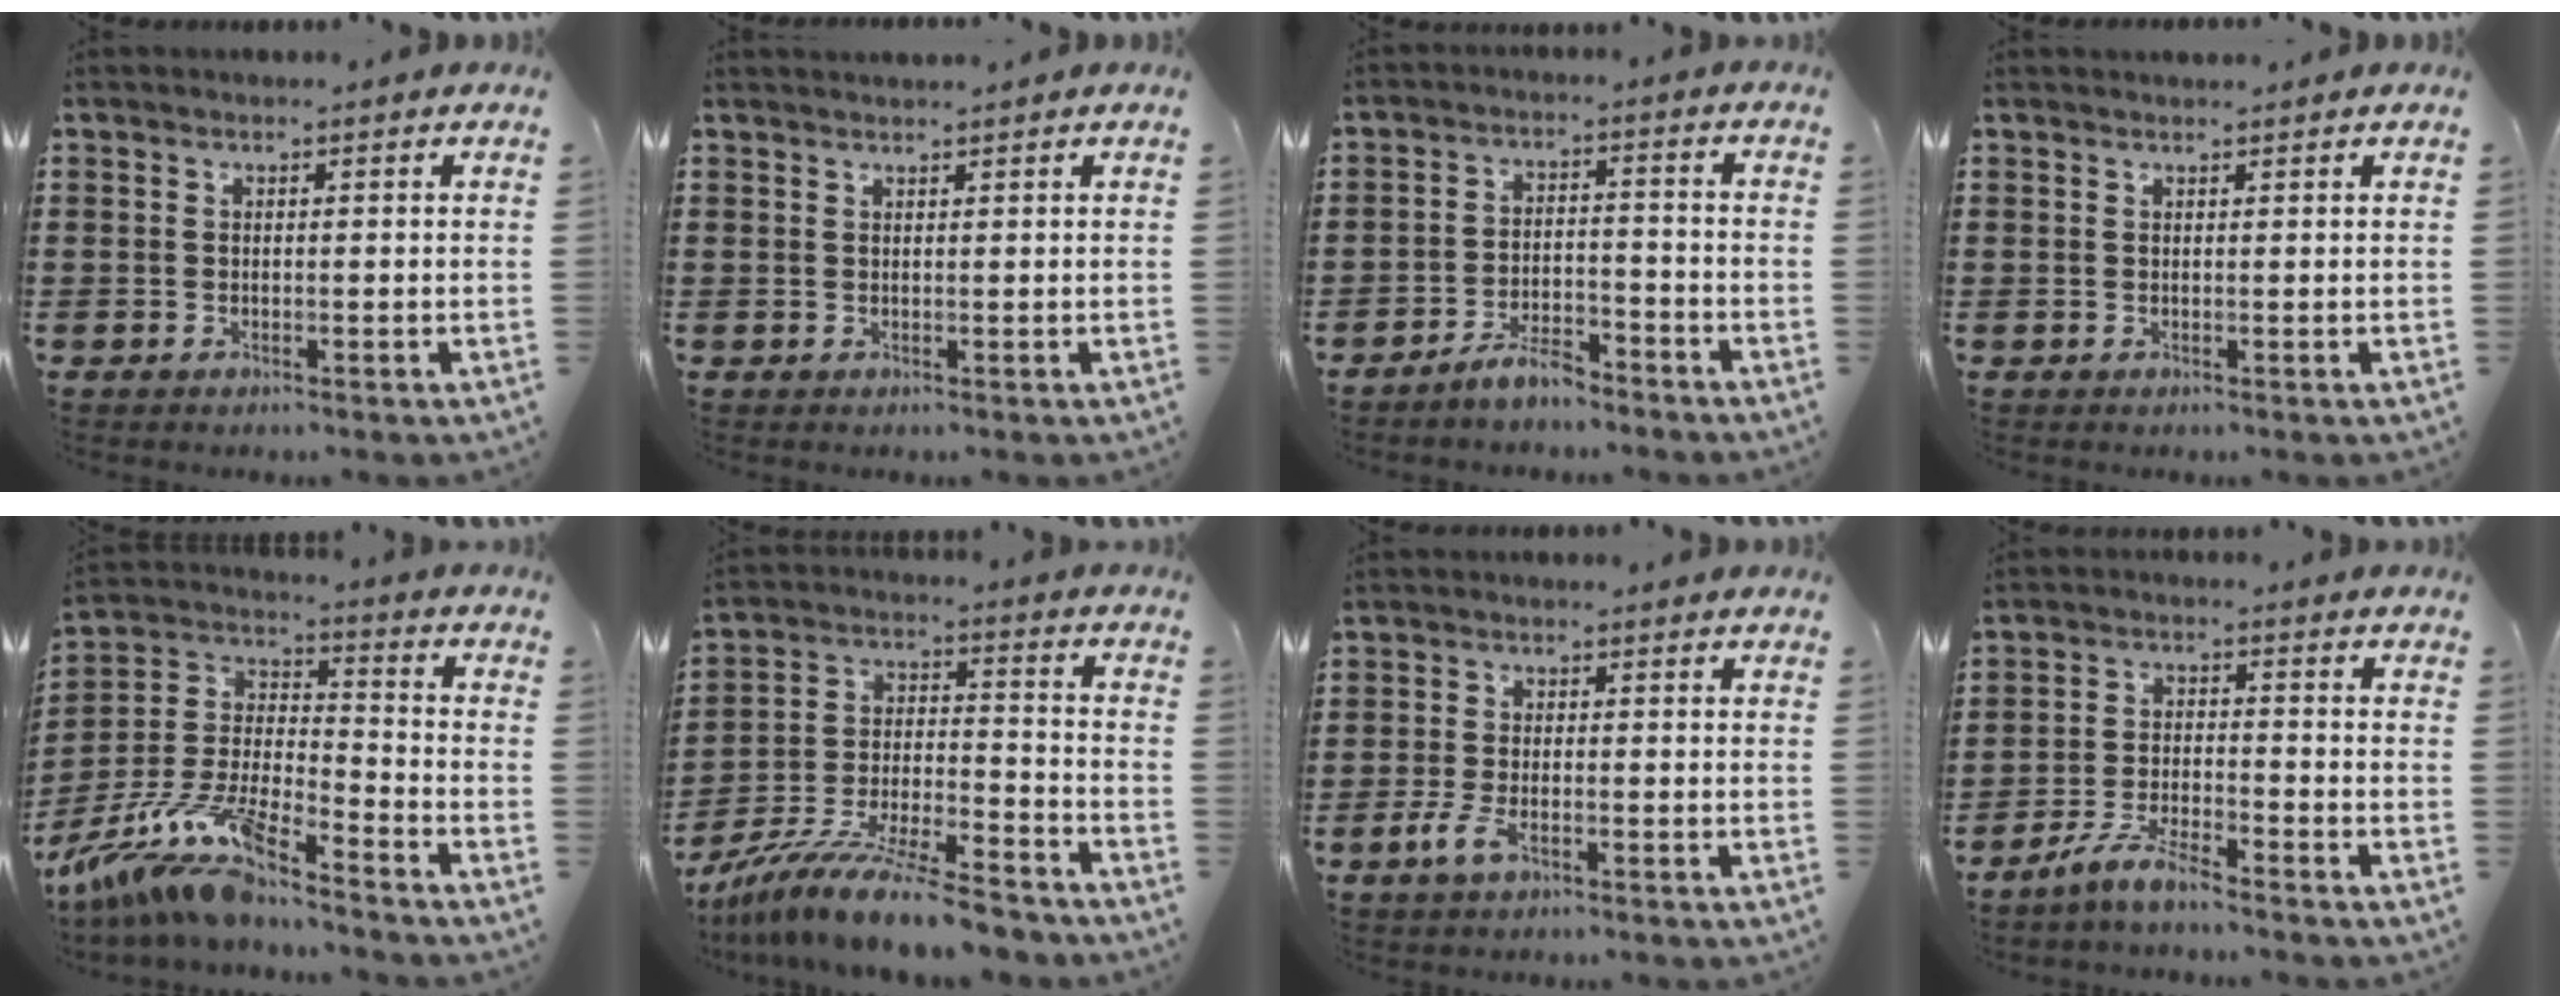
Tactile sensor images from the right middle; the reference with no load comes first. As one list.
[{"total": 0.9, "force": [0.9, -0.1, 0.1], "torque": [-0.003, -0.002, 0.017]}, {"total": 5.0, "force": [-4.6, 1.1, 1.6], "torque": [-0.032, 0.009, -0.091]}, {"total": 0.5, "force": [0.5, 0.0, 0.0], "torque": [-0.002, 0.000, 0.011]}, {"total": 12.0, "force": [-10.3, 1.2, 6.0], "torque": [-0.140, 0.001, -0.211]}, {"total": 12.6, "force": [-11.1, 1.1, 5.8], "torque": [-0.097, 0.027, -0.212]}, {"total": 3.9, "force": [-2.0, 1.8, 2.9], "torque": [-0.077, -0.006, -0.045]}, {"total": 5.4, "force": [-4.7, 0.5, 2.6], "torque": [-0.063, -0.005, -0.094]}]